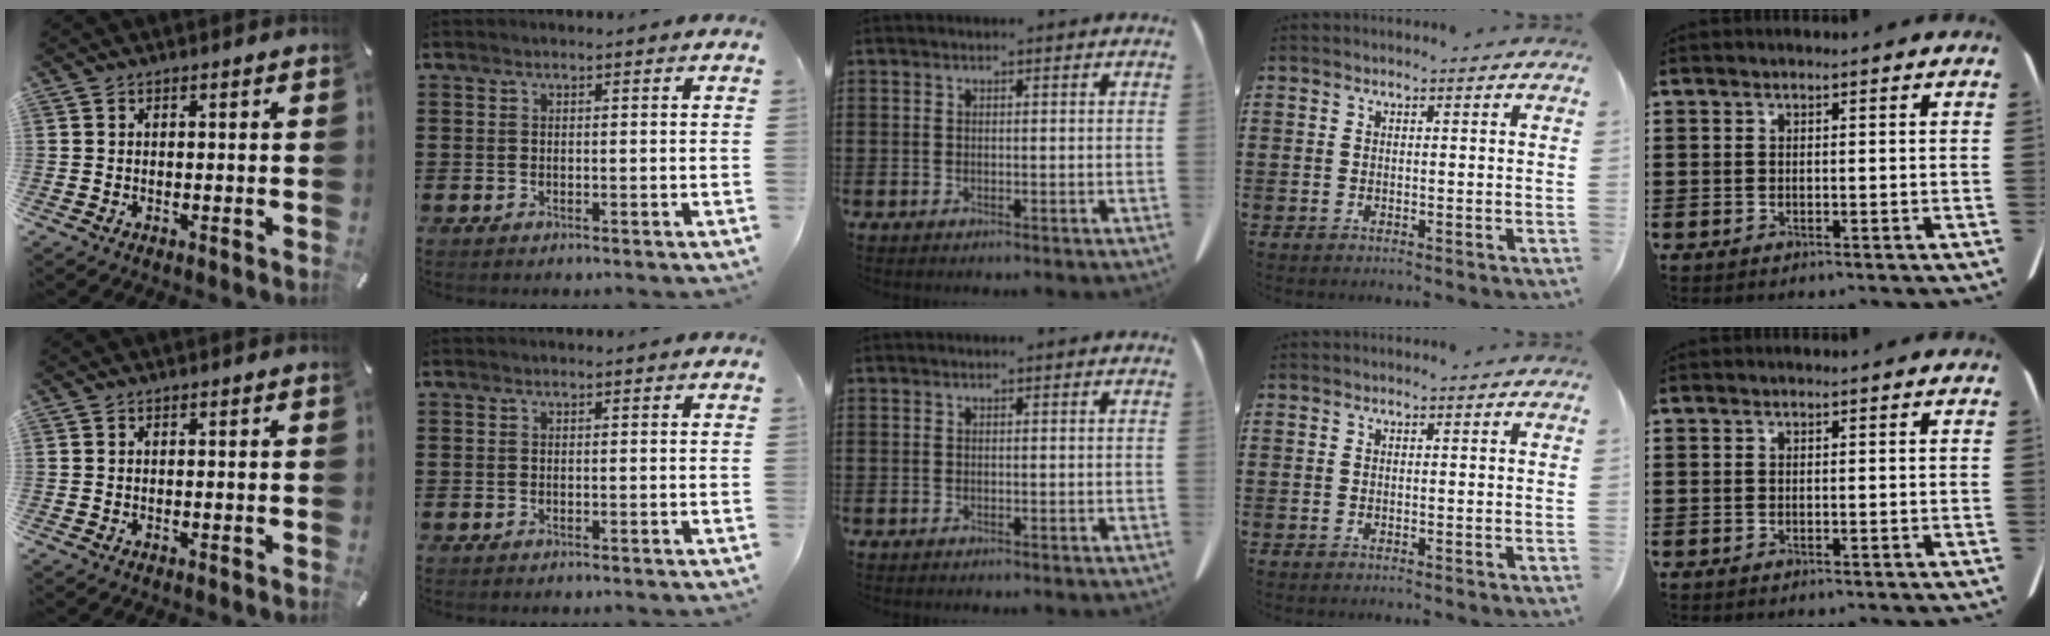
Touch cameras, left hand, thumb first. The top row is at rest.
{}